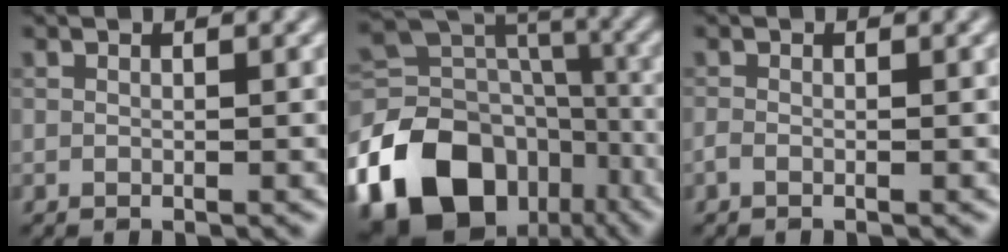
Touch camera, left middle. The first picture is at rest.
{"total": 18.4, "force": [-9.7, 13.0, 8.6], "torque": [-0.203, -0.022, -0.141]}
{"total": 0.6, "force": [-0.4, 0.2, 0.3], "torque": [-0.007, -0.002, -0.009]}